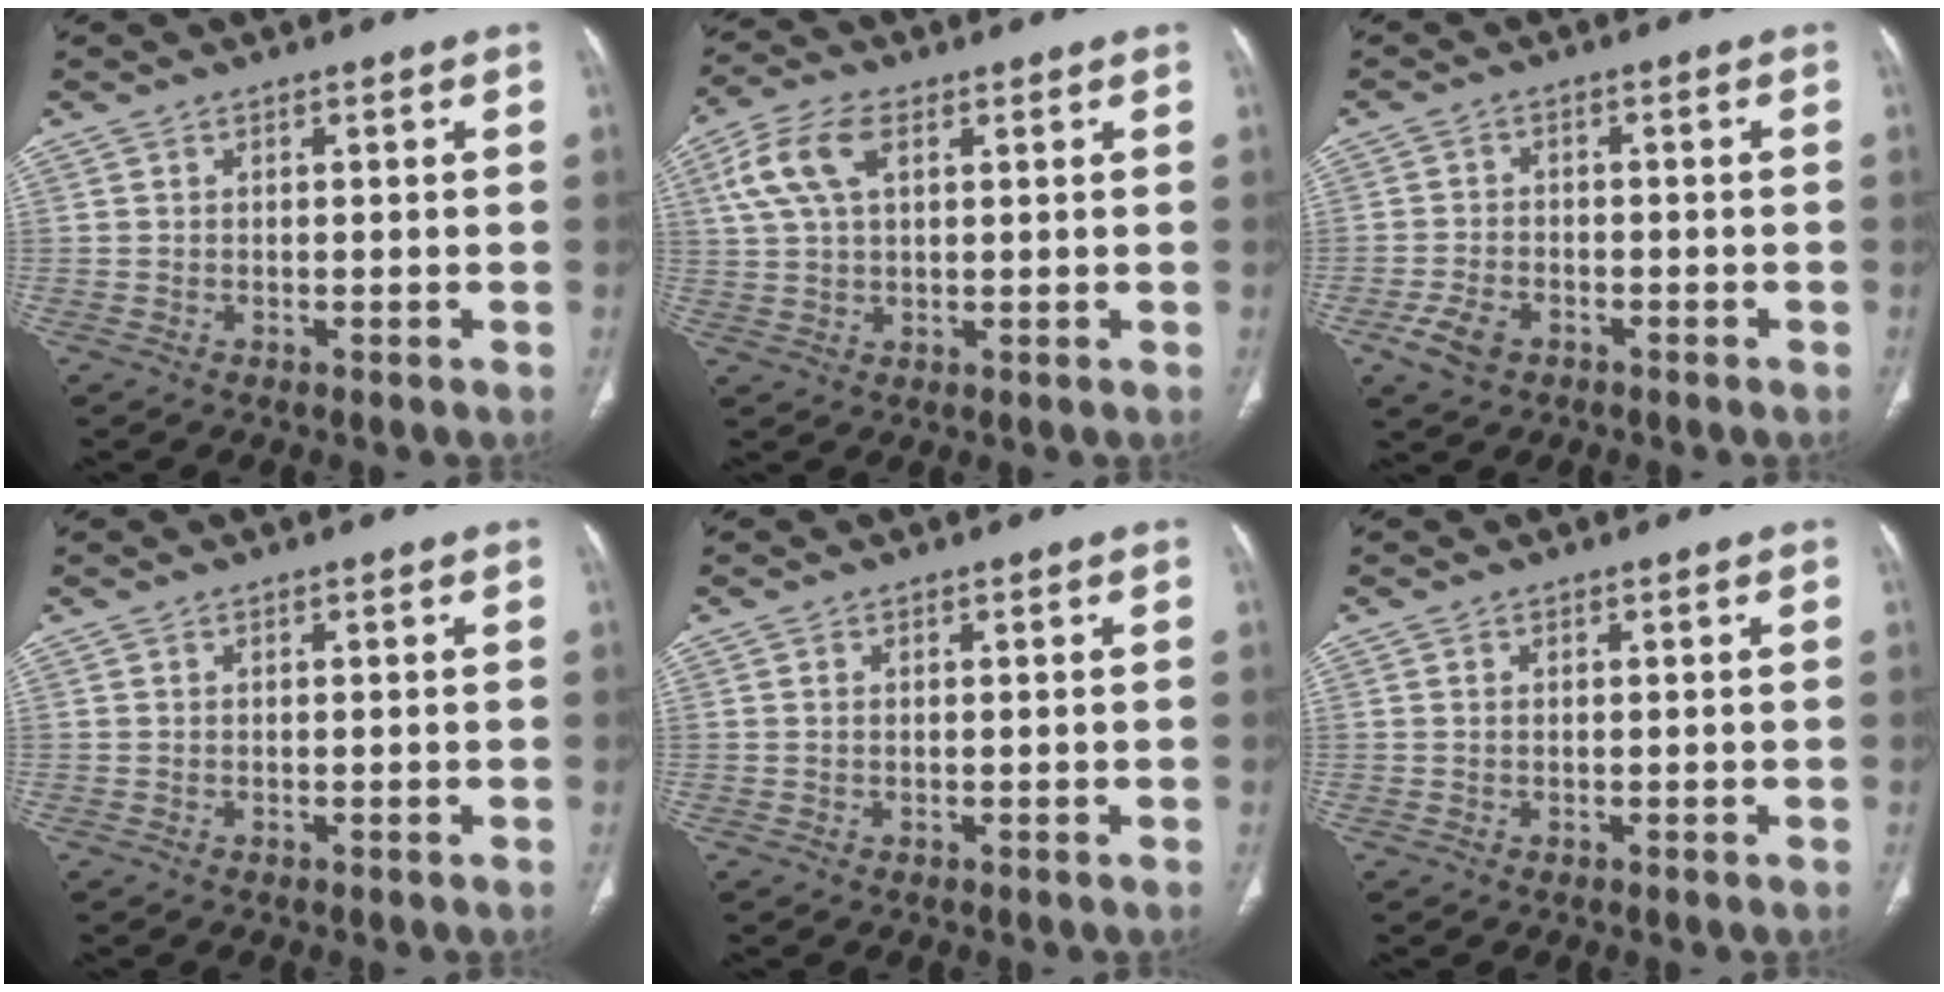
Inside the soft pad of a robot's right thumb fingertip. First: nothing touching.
{"total": 9.0, "force": [3.3, 4.7, 6.9], "torque": [-0.151, 0.013, 0.064]}
{"total": 5.3, "force": [-2.8, 3.4, 2.9], "torque": [-0.058, 0.011, -0.048]}
{"total": 0.0}
{"total": 0.0}
{"total": 0.0}